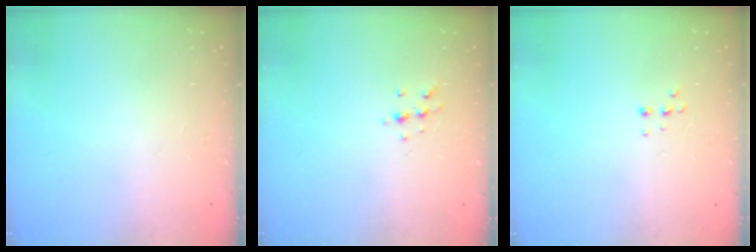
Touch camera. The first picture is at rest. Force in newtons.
{"total": 5.3, "press": 5.1, "slide": 1.5}
{"total": 4.5, "press": 4.4, "slide": 0.8}